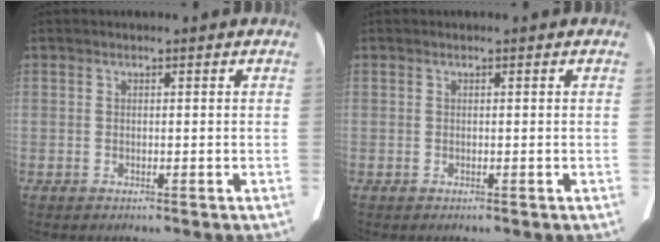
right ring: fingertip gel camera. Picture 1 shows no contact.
{"total": 0.0}